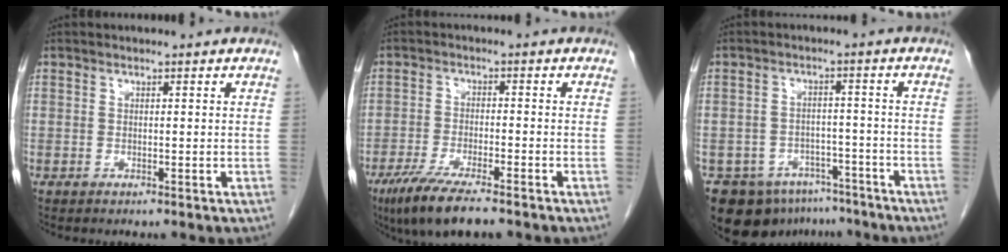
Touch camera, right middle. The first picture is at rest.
{"total": 8.9, "force": [-6.4, 1.3, 6.1], "torque": [-0.108, -0.021, -0.106]}
{"total": 11.4, "force": [-8.3, 7.1, 3.2], "torque": [-0.054, 0.013, -0.113]}